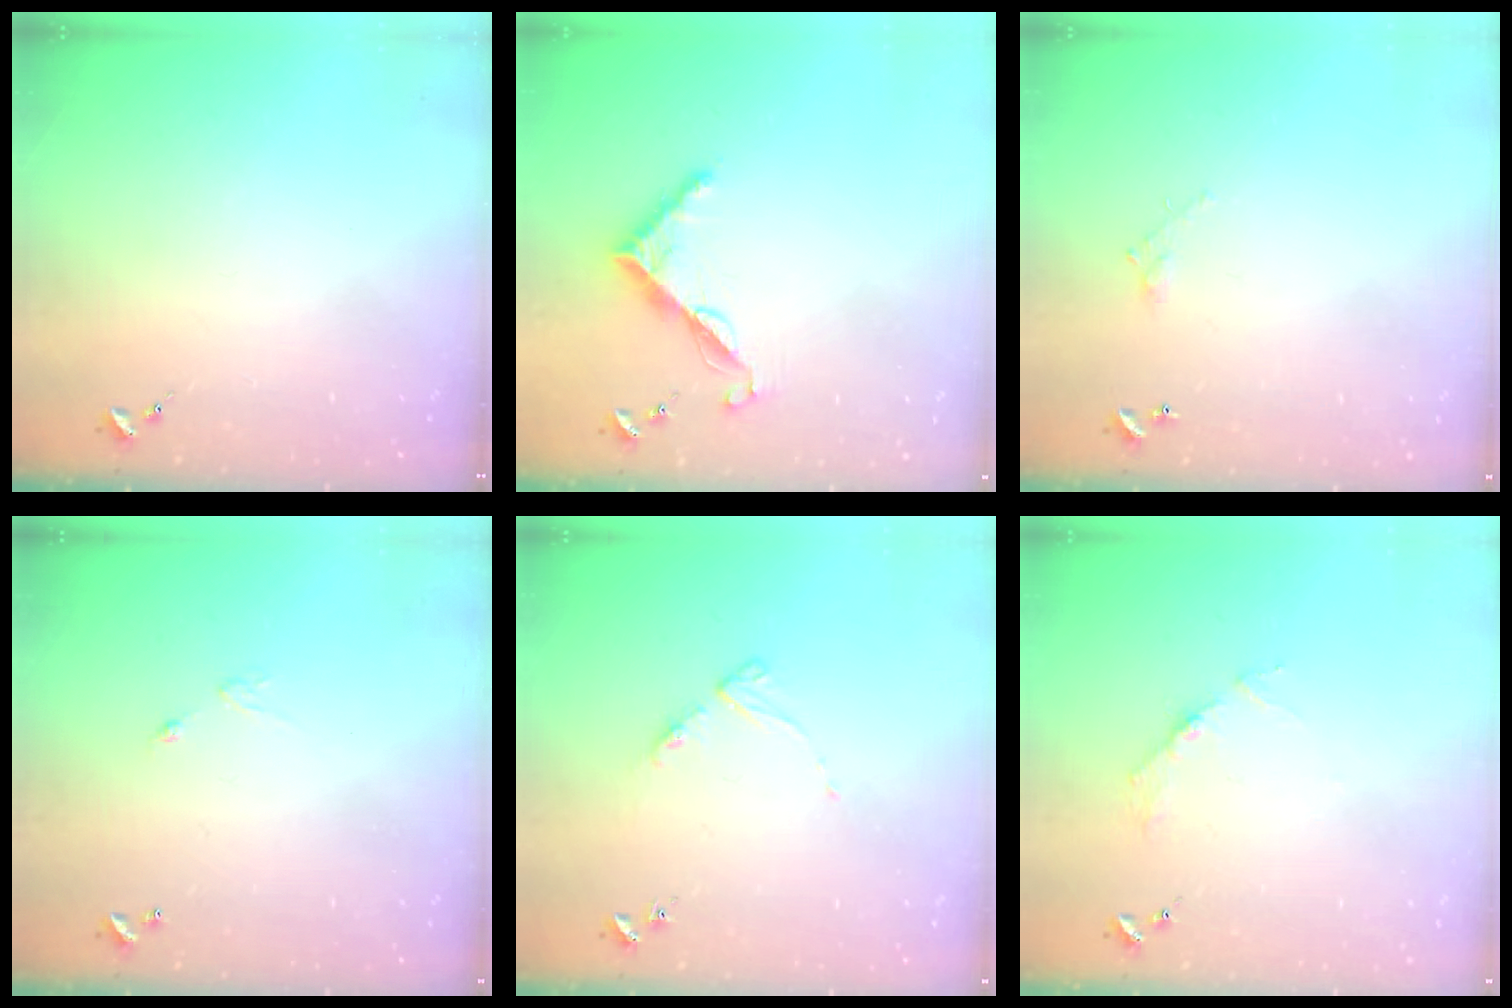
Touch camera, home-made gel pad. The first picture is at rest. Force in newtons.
{"total": 7.5, "press": 7.4, "slide": 0.6}
{"total": 3.8, "press": 3.8, "slide": 0.2}
{"total": 4.8, "press": 4.8, "slide": 0.3}
{"total": 5.2, "press": 5.1, "slide": 0.7}
{"total": 3.6, "press": 3.6, "slide": 0.4}